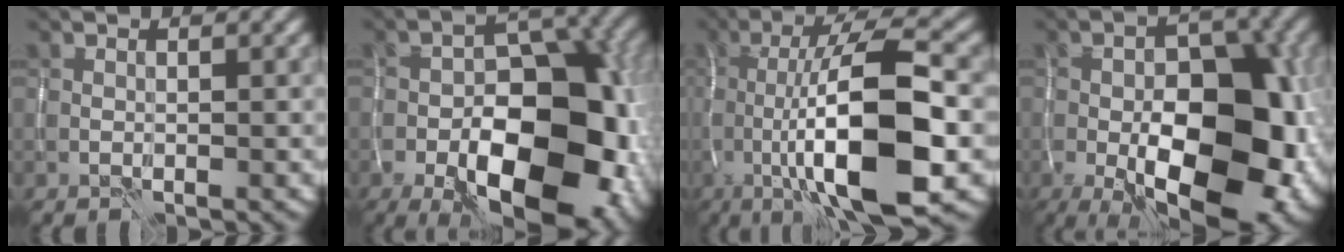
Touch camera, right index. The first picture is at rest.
{"total": 15.2, "force": [-5.2, 8.3, 11.7], "torque": [-0.149, -0.018, -0.079]}
{"total": 12.5, "force": [-2.0, 3.3, 11.9], "torque": [-0.176, 0.004, -0.042]}
{"total": 16.2, "force": [-4.4, 8.5, 13.1], "torque": [-0.175, -0.022, -0.055]}